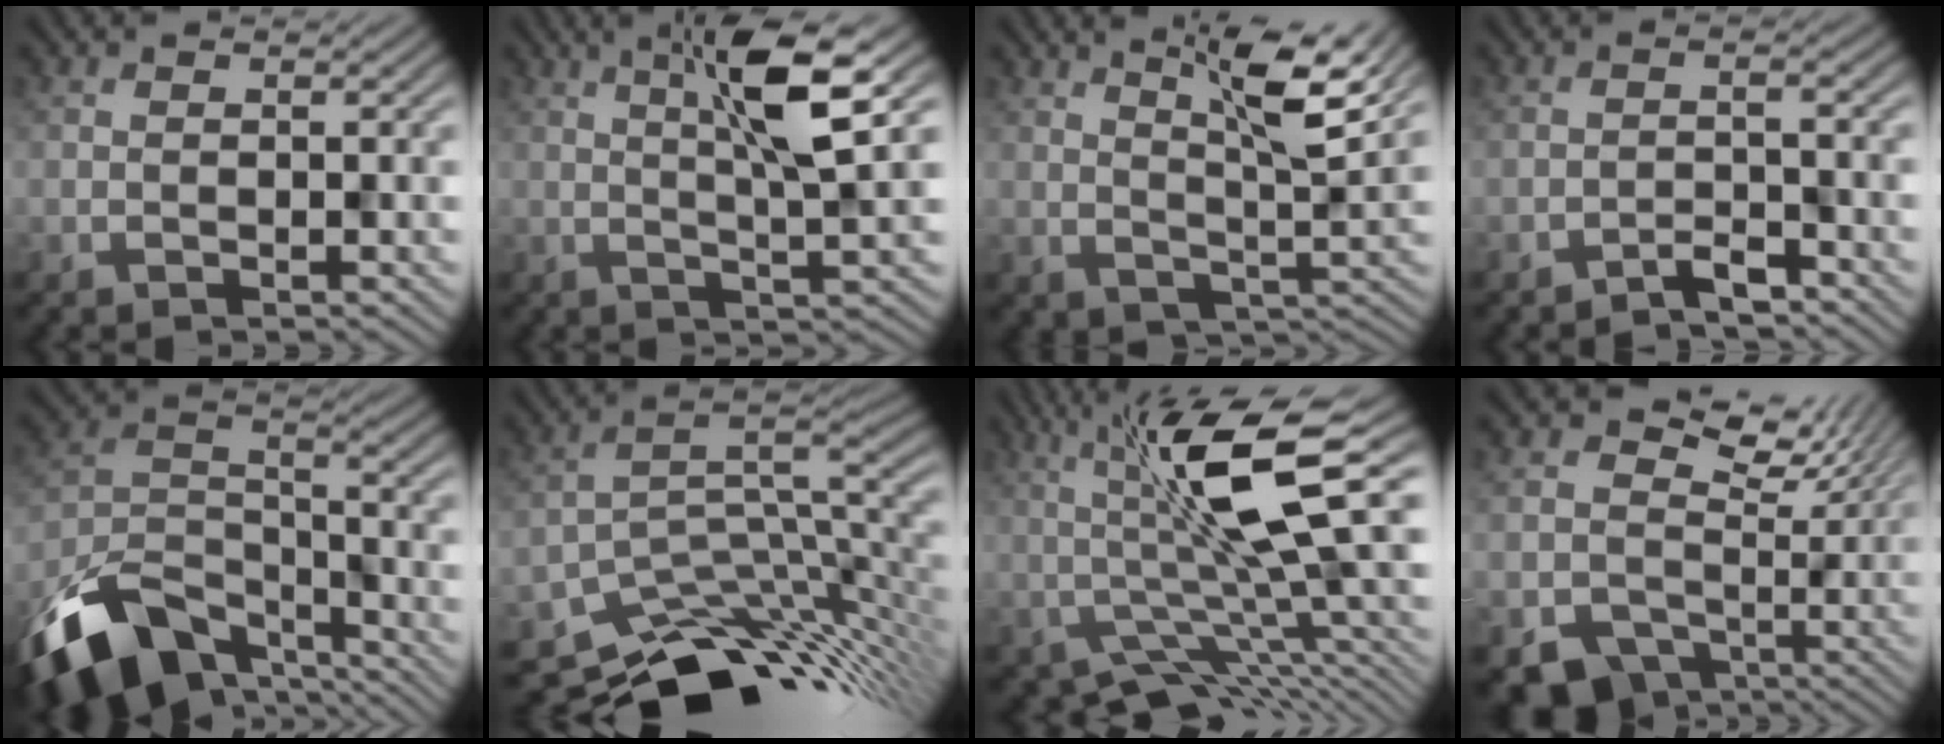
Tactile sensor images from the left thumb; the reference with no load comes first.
{"total": 7.8, "force": [2.9, 0.7, 7.2], "torque": [-0.125, 0.010, 0.048]}
{"total": 6.9, "force": [4.2, 1.3, 5.3], "torque": [-0.087, -0.002, 0.074]}
{"total": 2.6, "force": [-2.3, 0.3, 1.3], "torque": [-0.023, 0.005, -0.048]}
{"total": 15.1, "force": [-10.2, 7.6, 8.2], "torque": [-0.198, -0.022, -0.188]}
{"total": 12.0, "force": [-7.8, 4.8, 7.7], "torque": [-0.137, -0.027, -0.122]}
{"total": 14.1, "force": [2.9, 3.7, 13.3], "torque": [-0.230, -0.006, 0.054]}
{"total": 12.1, "force": [1.6, 10.1, 6.5], "torque": [-0.112, -0.034, 0.036]}